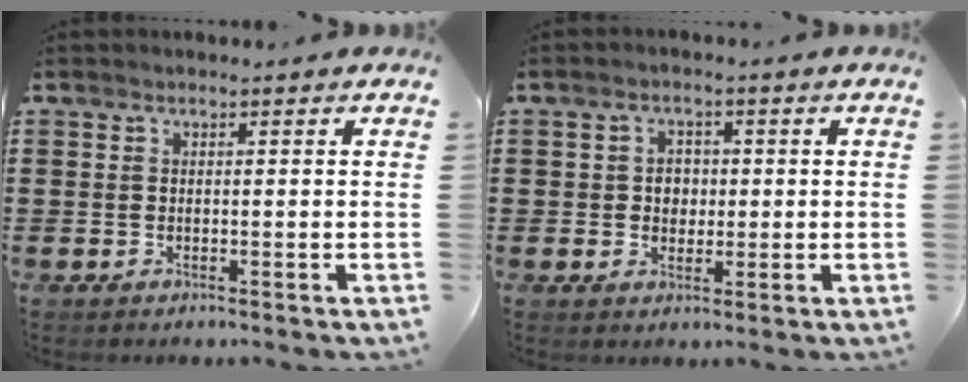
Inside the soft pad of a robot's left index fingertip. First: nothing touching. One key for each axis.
{"total": 2.7, "fx": 0.1, "fy": 2.3, "fz": 1.4, "tx": -0.028, "ty": 0.005, "tz": -0.004}